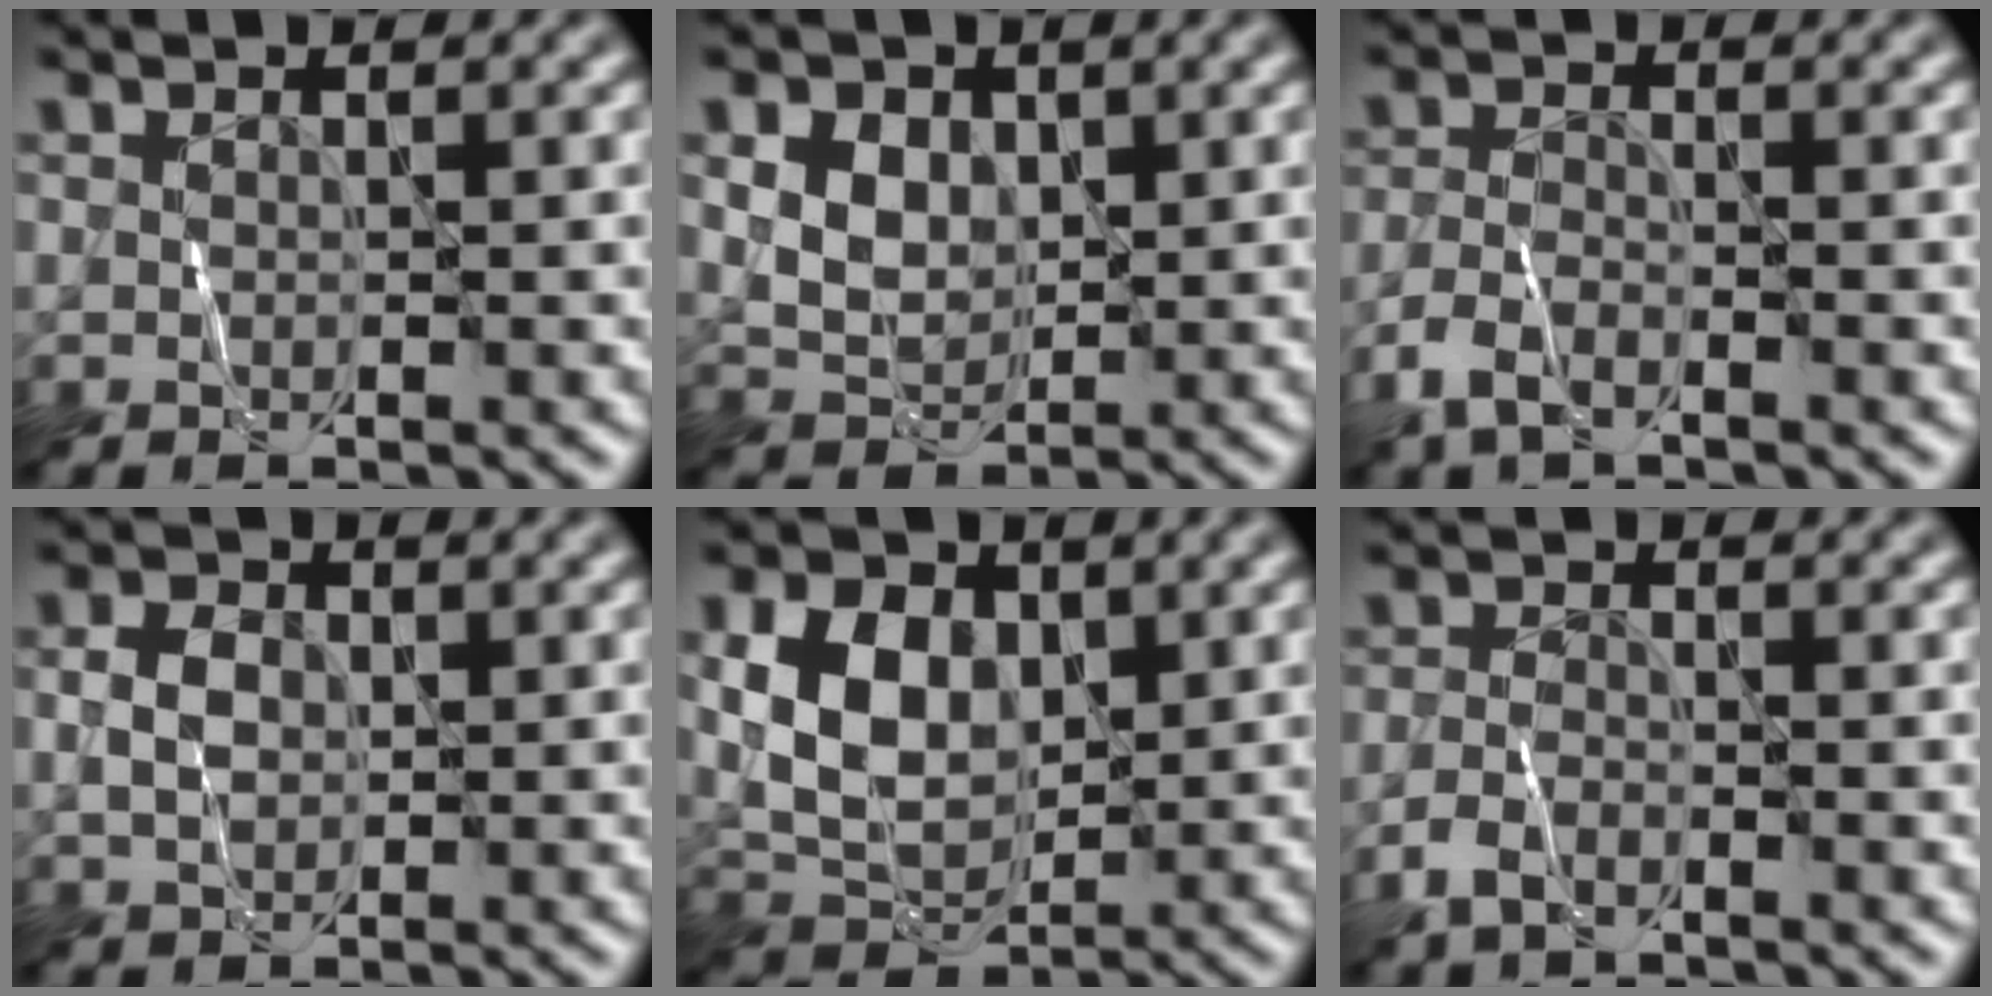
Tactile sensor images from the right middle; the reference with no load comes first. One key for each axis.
{"total": 4.2, "fx": 1.3, "fy": 3.2, "fz": 2.4, "tx": -0.055, "ty": 0.005, "tz": 0.020}
{"total": 2.9, "fx": -2.1, "fy": 1.0, "fz": 1.7, "tx": -0.040, "ty": 0.001, "tz": -0.050}
{"total": 2.4, "fx": -0.1, "fy": 1.8, "fz": 1.5, "tx": -0.033, "ty": 0.004, "tz": -0.004}
{"total": 5.5, "fx": 1.0, "fy": 3.9, "fz": 3.7, "tx": -0.079, "ty": 0.000, "tz": 0.021}
{"total": 2.1, "fx": -1.6, "fy": 0.8, "fz": 1.2, "tx": -0.025, "ty": 0.002, "tz": -0.038}